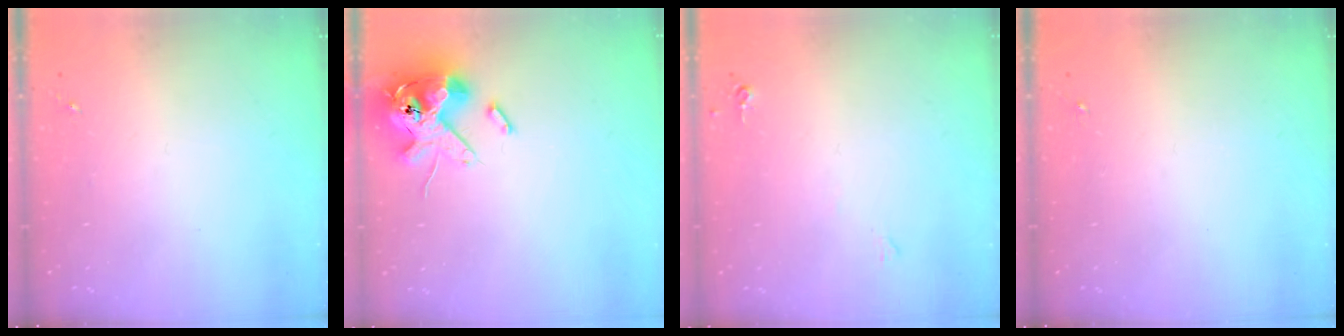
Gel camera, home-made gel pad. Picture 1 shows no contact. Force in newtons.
{"total": 14.8, "press": 14.5, "slide": 2.9}
{"total": 3.8, "press": 3.8, "slide": 0.6}
{"total": 0.0}